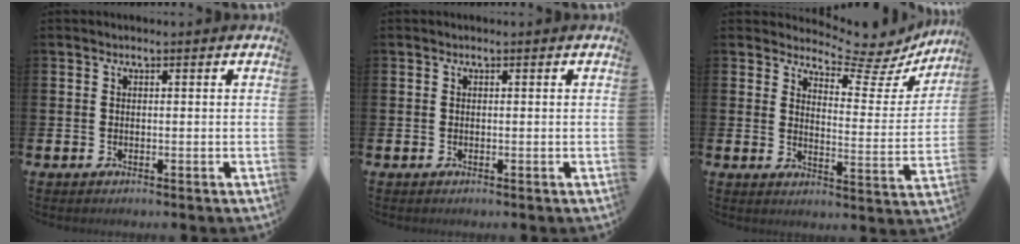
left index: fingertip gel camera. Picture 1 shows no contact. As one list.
[{"total": 0.0}, {"total": 6.2, "force": [5.9, 1.2, 1.3], "torque": [-0.028, -0.061, 0.096]}]